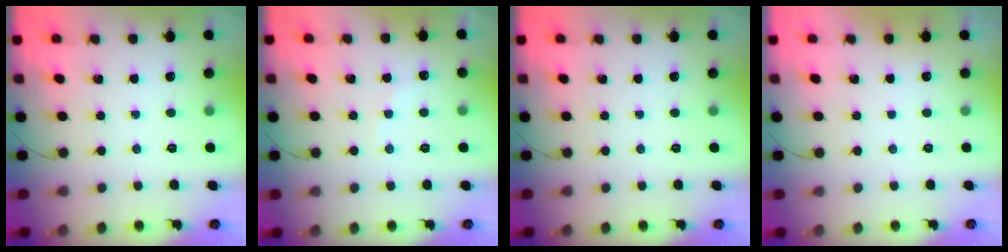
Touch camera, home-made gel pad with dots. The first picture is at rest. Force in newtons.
{"total": 5.8, "press": 5.7, "slide": 1.0}
{"total": 0.0}
{"total": 3.0, "press": 3.0, "slide": 0.1}